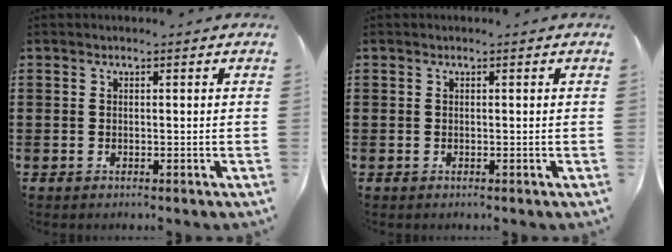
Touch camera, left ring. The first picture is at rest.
{"total": 0.0}